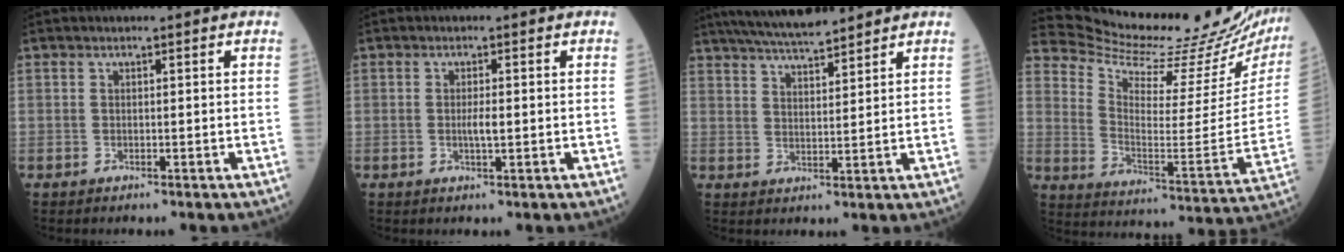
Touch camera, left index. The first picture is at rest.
{"total": 1.9, "force": [-0.1, 0.3, 1.9], "torque": [-0.038, 0.000, -0.002]}
{"total": 9.8, "force": [8.8, 1.0, 4.2], "torque": [-0.075, 0.021, 0.150]}
{"total": 26.8, "force": [25.4, 2.5, 8.1], "torque": [-0.142, -0.110, 0.338]}